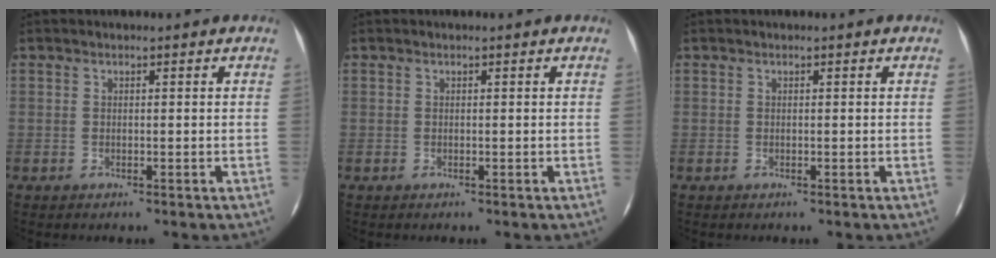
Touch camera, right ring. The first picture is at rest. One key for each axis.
{"total": 0.0}
{"total": 0.0}